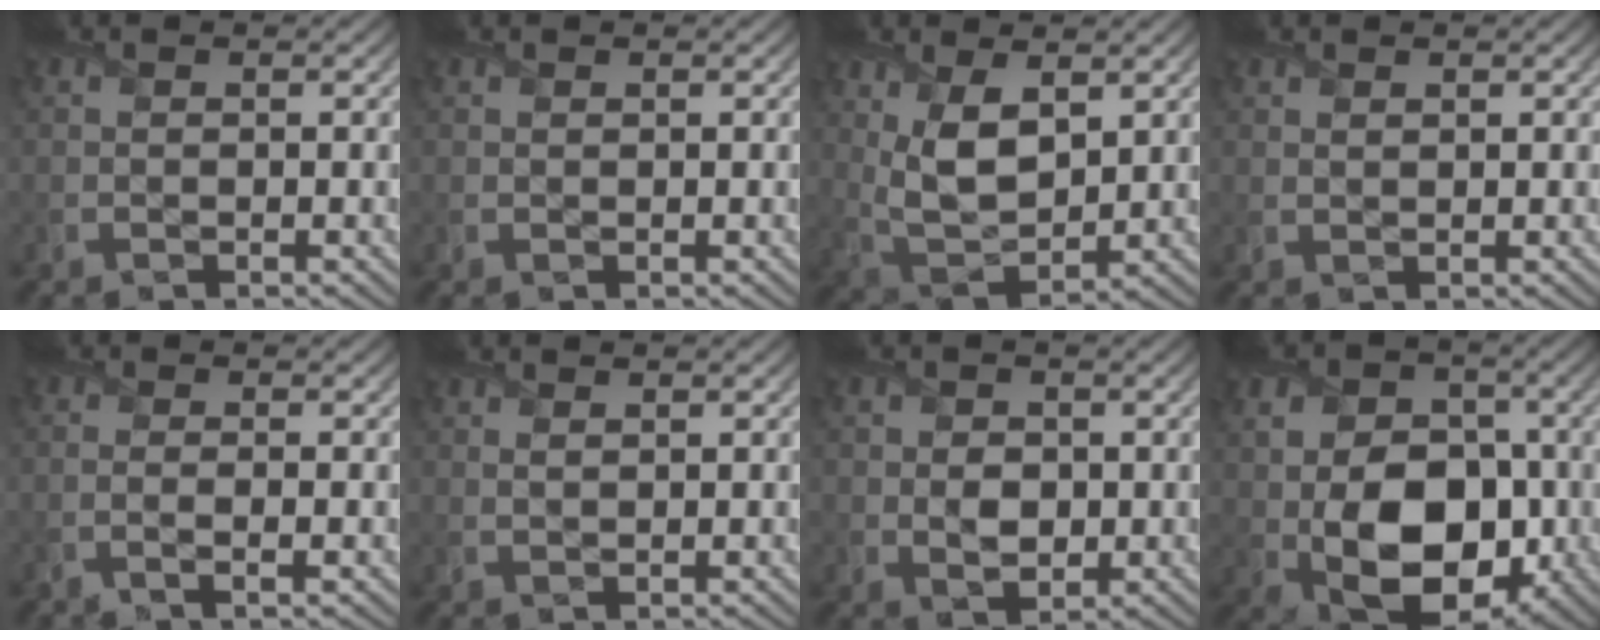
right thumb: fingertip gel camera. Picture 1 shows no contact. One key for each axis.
{"total": 0.0}
{"total": 8.0, "fx": 2.6, "fy": 4.3, "fz": 6.2, "tx": -0.144, "ty": -0.005, "tz": 0.054}
{"total": 0.7, "fx": 0.6, "fy": 0.2, "fz": 0.2, "tx": -0.008, "ty": -0.001, "tz": 0.015}
{"total": 1.9, "fx": -0.5, "fy": 0.4, "fz": 1.8, "tx": -0.032, "ty": 0.003, "tz": -0.014}
{"total": 0.9, "fx": 0.7, "fy": 0.4, "fz": 0.4, "tx": -0.016, "ty": -0.002, "tz": 0.019}
{"total": 3.6, "fx": 0.1, "fy": 2.8, "fz": 2.2, "tx": -0.046, "ty": -0.006, "tz": -0.003}
{"total": 14.7, "fx": -2.1, "fy": 10.3, "fz": 10.2, "tx": -0.166, "ty": -0.019, "tz": -0.035}